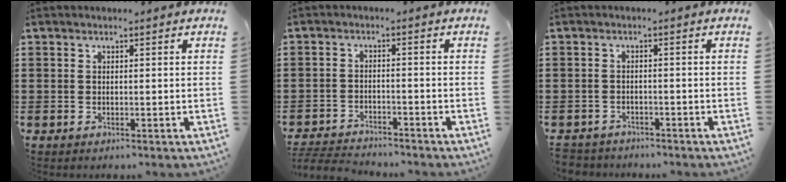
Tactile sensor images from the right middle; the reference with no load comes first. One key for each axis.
{"total": 3.2, "fx": -3.2, "fy": 0.4, "fz": 0.1, "tx": -0.014, "ty": -0.003, "tz": -0.072}
{"total": 2.1, "fx": -2.0, "fy": 0.4, "fz": -0.3, "tx": -0.002, "ty": -0.001, "tz": -0.046}